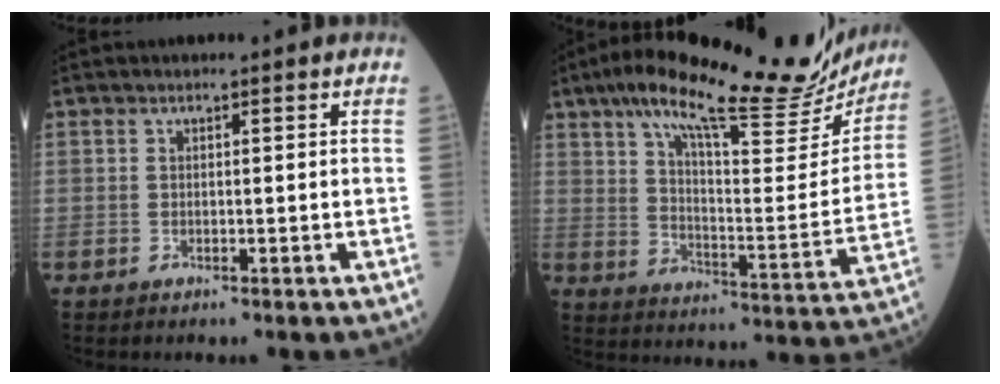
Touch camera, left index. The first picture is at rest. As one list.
[{"total": 26.3, "force": [21.1, 5.4, 14.8], "torque": [-0.227, 0.002, 0.285]}]